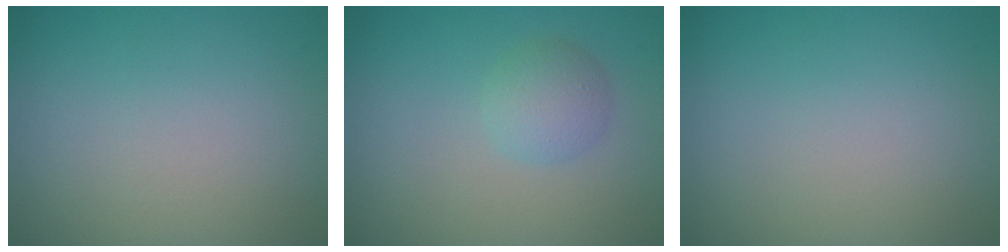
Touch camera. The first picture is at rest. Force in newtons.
{"total": 2.4, "press": 2.4, "slide": 0.2}
{"total": 0.0}